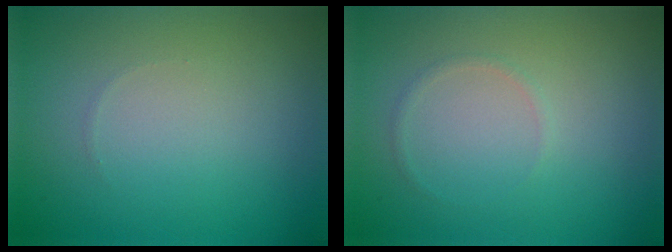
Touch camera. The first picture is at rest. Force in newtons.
{"total": 0.7, "press": 0.7, "slide": 0.0}